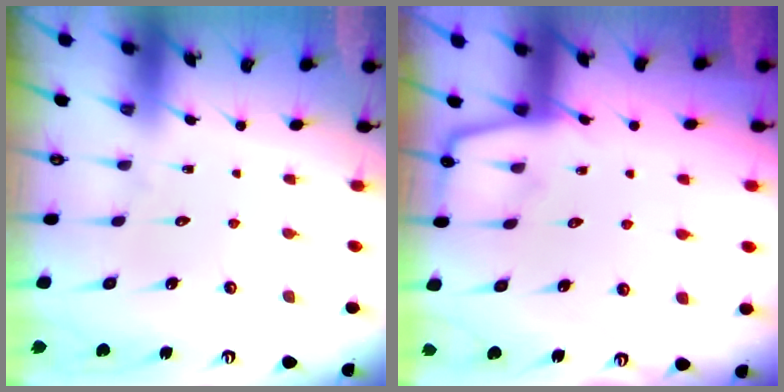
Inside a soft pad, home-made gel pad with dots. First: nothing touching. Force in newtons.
{"total": 3.0, "press": 3.0, "slide": 0.3}